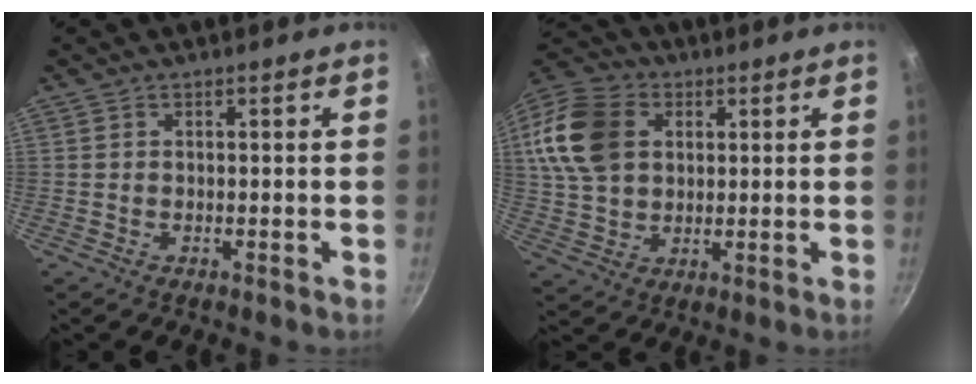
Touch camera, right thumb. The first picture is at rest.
{"total": 16.6, "force": [3.9, 12.4, 10.4], "torque": [-0.192, 0.013, 0.068]}